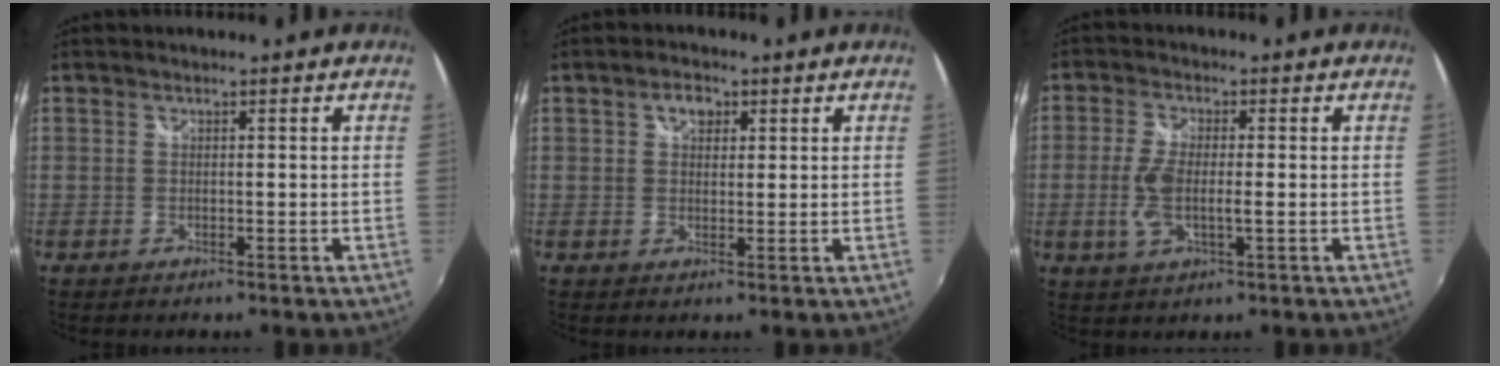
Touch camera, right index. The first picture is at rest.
{"total": 3.2, "force": [1.3, 2.2, 1.9], "torque": [-0.024, 0.009, 0.021]}
{"total": 6.4, "force": [-1.0, 2.3, 5.9], "torque": [-0.129, -0.005, -0.020]}